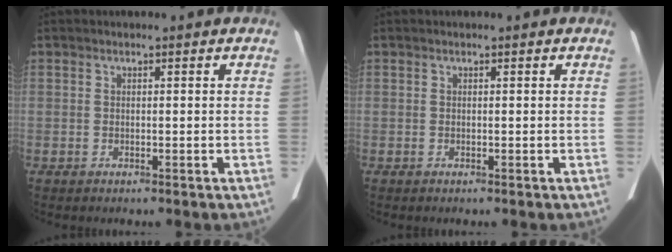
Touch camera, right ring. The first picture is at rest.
{"total": 0.0}